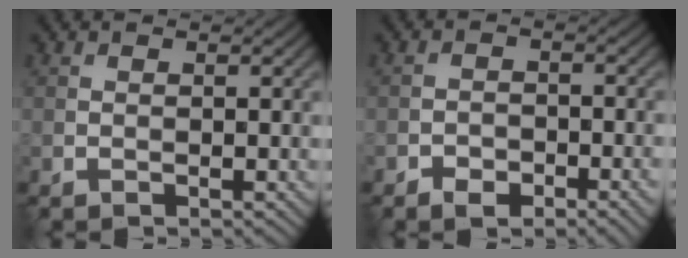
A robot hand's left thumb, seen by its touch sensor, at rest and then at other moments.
{"total": 4.7, "force": [-2.8, 2.5, 2.8], "torque": [-0.042, 0.004, -0.042]}